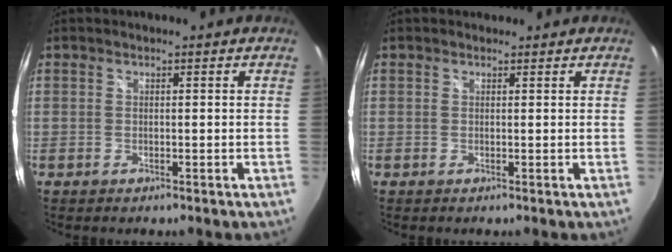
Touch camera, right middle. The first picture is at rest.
{"total": 0.9, "force": [0.7, 0.5, -0.1], "torque": [0.001, 0.005, 0.008]}